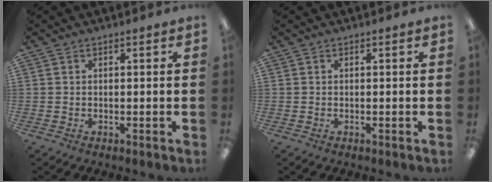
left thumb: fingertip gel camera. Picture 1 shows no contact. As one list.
[{"total": 0.0}]